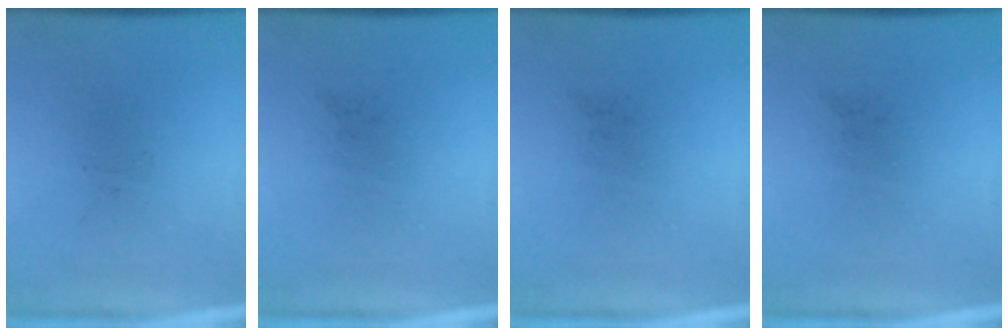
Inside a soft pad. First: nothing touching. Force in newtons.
{"total": 0.0}
{"total": 0.0}
{"total": 0.0}